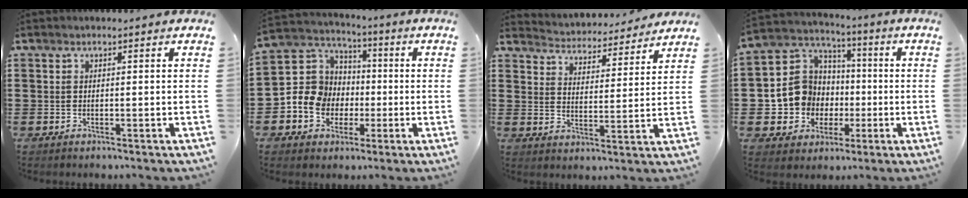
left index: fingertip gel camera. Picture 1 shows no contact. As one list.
[{"total": 9.0, "force": [-1.4, 8.5, 2.7], "torque": [-0.102, 0.013, -0.026]}, {"total": 3.9, "force": [3.9, 0.2, -0.2], "torque": [-0.020, -0.033, 0.062]}, {"total": 10.5, "force": [-0.9, 10.1, 2.8], "torque": [-0.112, 0.006, -0.009]}]